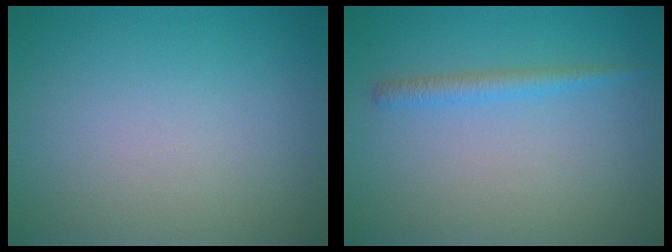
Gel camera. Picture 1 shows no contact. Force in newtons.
{"total": 1.5, "press": 1.5, "slide": 0.1}